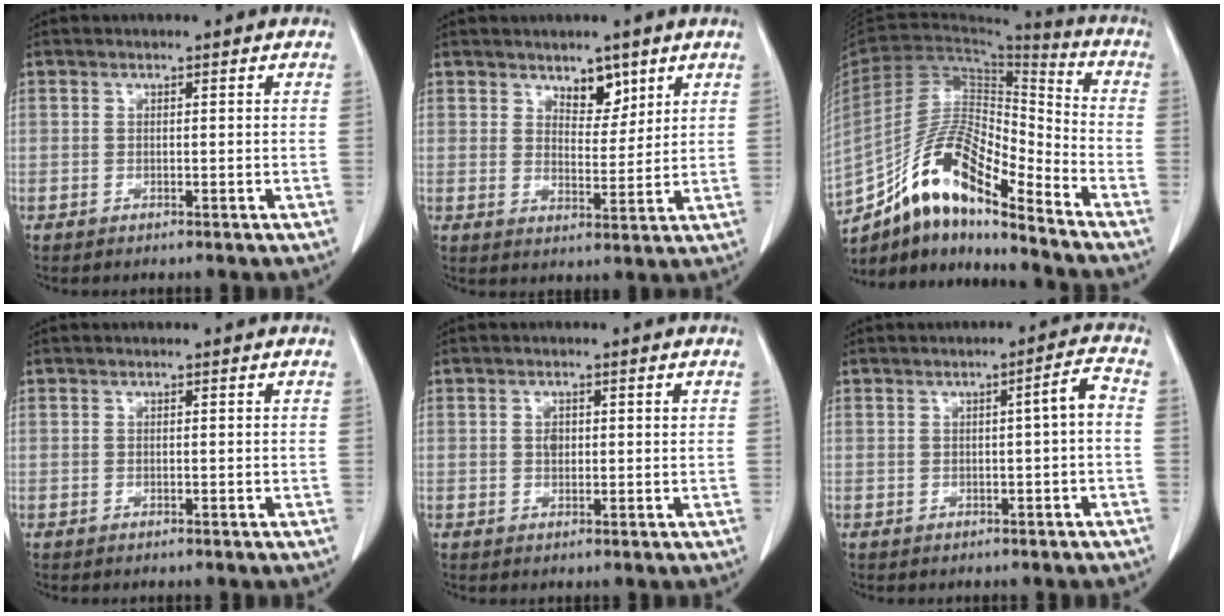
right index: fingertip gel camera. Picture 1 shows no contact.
{"total": 4.7, "force": [3.2, 2.4, 2.5], "torque": [-0.030, -0.006, 0.053]}
{"total": 15.5, "force": [-11.4, 3.1, 10.0], "torque": [-0.183, 0.025, -0.204]}
{"total": 0.0}
{"total": 1.8, "force": [0.5, 1.1, 1.4], "torque": [-0.026, 0.002, 0.010]}
{"total": 3.1, "force": [-0.1, 0.1, 3.1], "torque": [-0.047, 0.009, -0.002]}